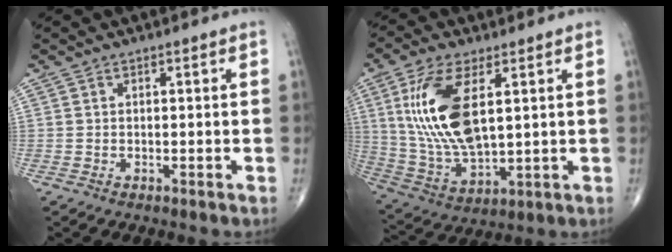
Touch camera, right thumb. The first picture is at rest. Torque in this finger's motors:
{"motor_torque": [-0.79, 1.53, 1.35, 1.22, 0.49]}